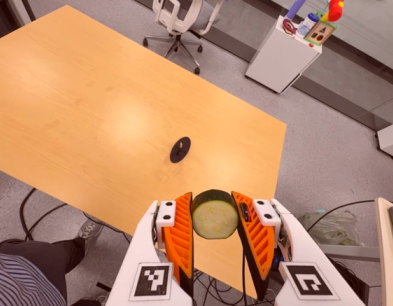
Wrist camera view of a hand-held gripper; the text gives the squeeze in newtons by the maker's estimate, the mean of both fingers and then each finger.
{"total": 12.3, "left": 11.7, "right": 12.9}